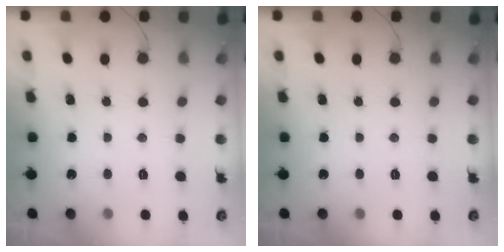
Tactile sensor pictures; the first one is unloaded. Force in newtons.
{"total": 0.0}